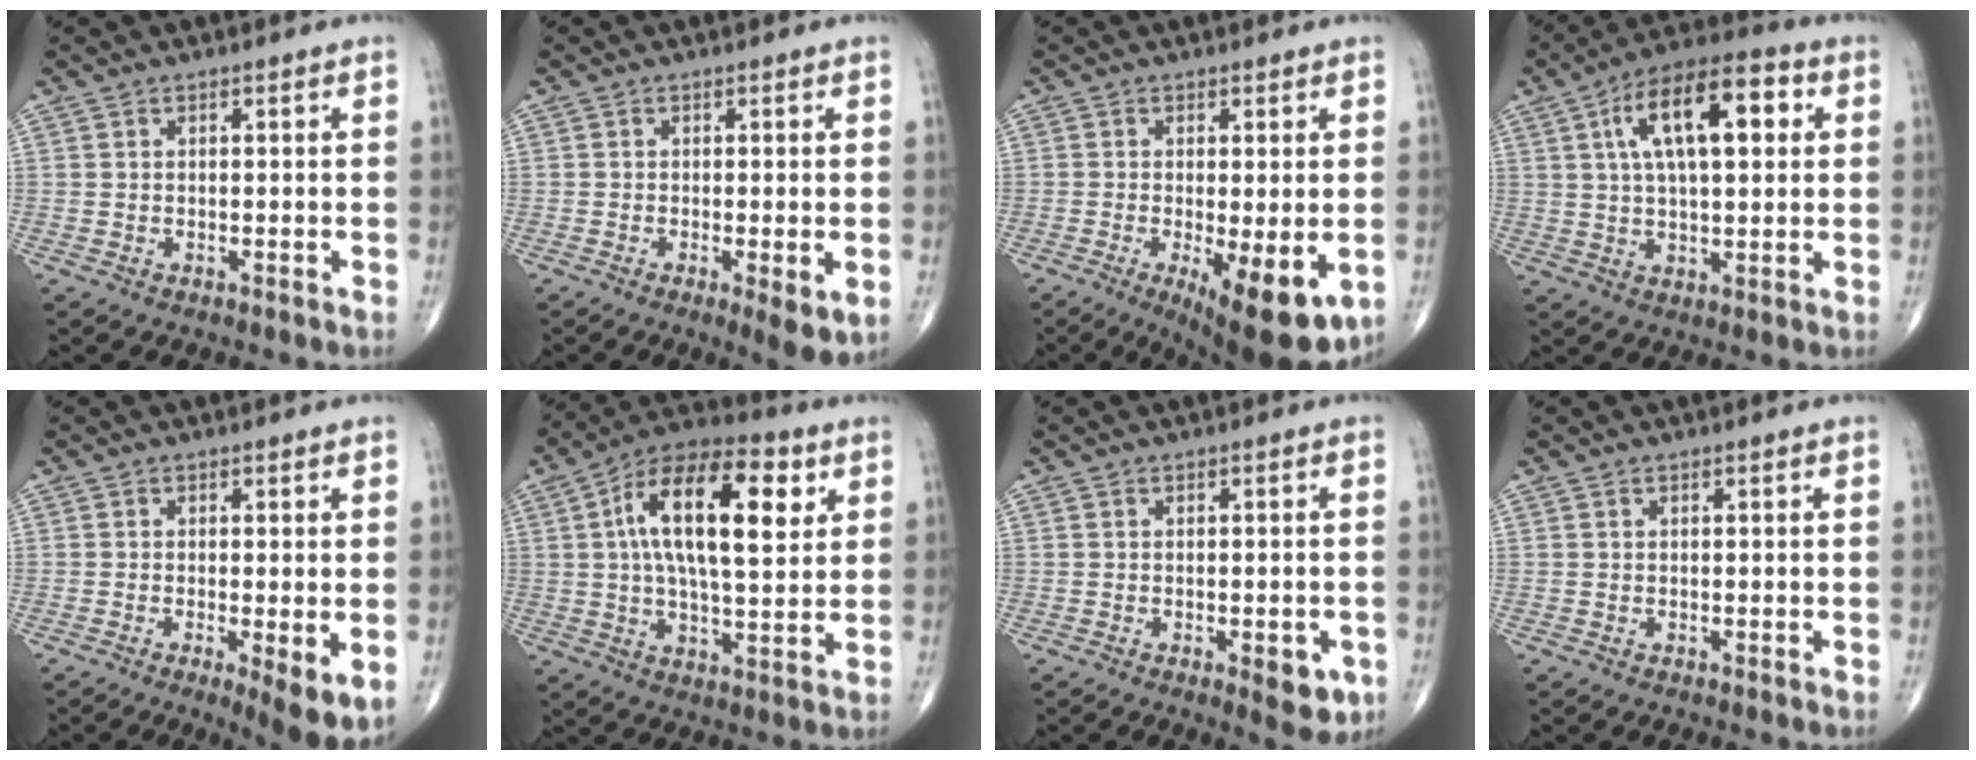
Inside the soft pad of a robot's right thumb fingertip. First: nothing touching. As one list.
[{"total": 4.5, "force": [-1.2, 1.0, 4.3], "torque": [-0.069, -0.015, -0.021]}, {"total": 11.9, "force": [-3.6, 3.7, 10.7], "torque": [-0.147, -0.024, -0.044]}, {"total": 16.3, "force": [4.6, 7.0, 14.0], "torque": [-0.215, 0.015, 0.066]}, {"total": 6.4, "force": [-1.4, 1.5, 6.0], "torque": [-0.094, -0.021, -0.023]}, {"total": 19.5, "force": [5.3, 8.4, 16.7], "torque": [-0.262, 0.004, 0.075]}, {"total": 5.2, "force": [-1.9, 2.1, 4.4], "torque": [-0.037, -0.003, -0.019]}, {"total": 0.0}]